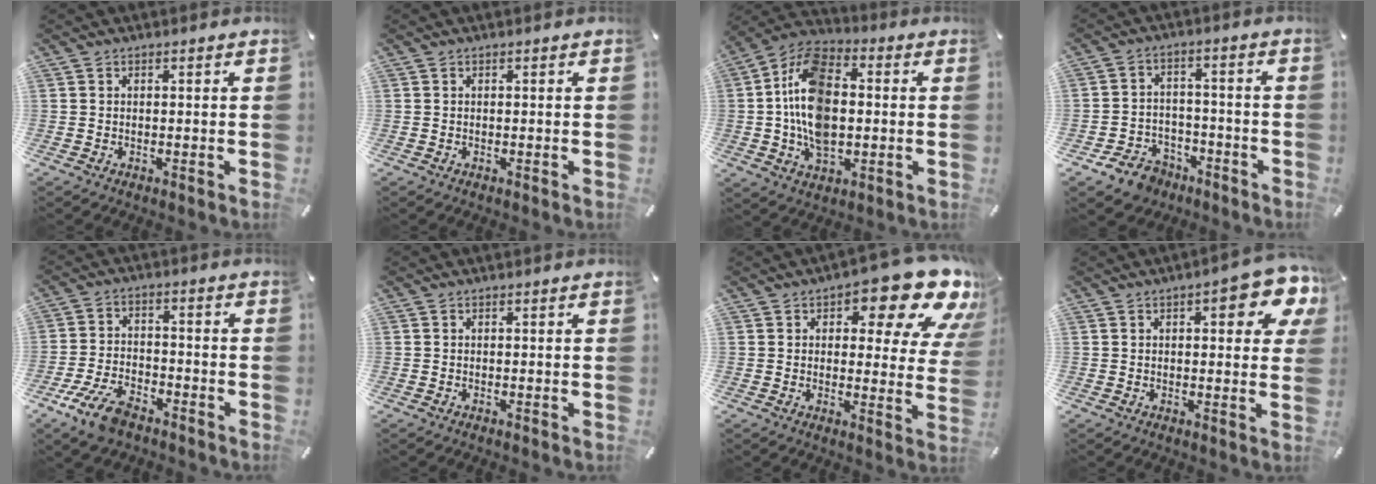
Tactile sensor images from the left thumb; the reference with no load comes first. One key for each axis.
{"total": 0.0}
{"total": 15.9, "fx": -0.5, "fy": 10.3, "fz": 12.1, "tx": -0.265, "ty": 0.005, "tz": -0.011}
{"total": 7.6, "fx": -5.2, "fy": 5.2, "fz": 1.8, "tx": -0.029, "ty": 0.045, "tz": -0.094}
{"total": 9.4, "fx": -6.2, "fy": 4.5, "fz": 5.4, "tx": -0.119, "ty": 0.023, "tz": -0.117}
{"total": 0.0}
{"total": 16.0, "fx": 9.6, "fy": 6.7, "fz": 10.9, "tx": -0.135, "ty": -0.063, "tz": 0.155}
{"total": 10.9, "fx": 4.8, "fy": 4.0, "fz": 9.0, "tx": -0.115, "ty": -0.022, "tz": 0.077}